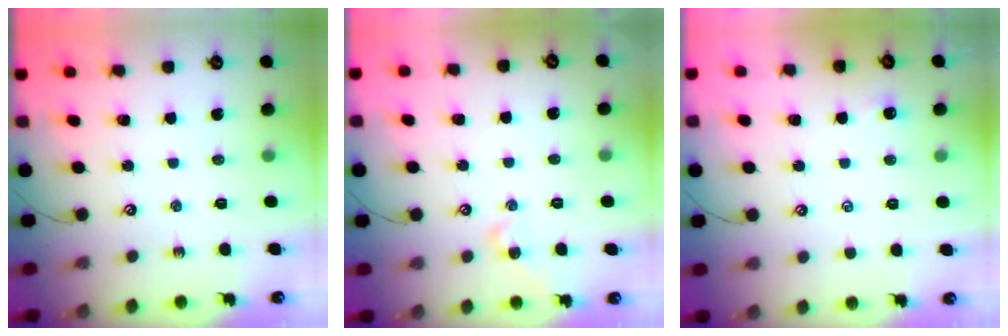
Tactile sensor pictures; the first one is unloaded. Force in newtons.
{"total": 1.9, "press": 1.8, "slide": 0.5}
{"total": 1.5, "press": 1.4, "slide": 0.4}